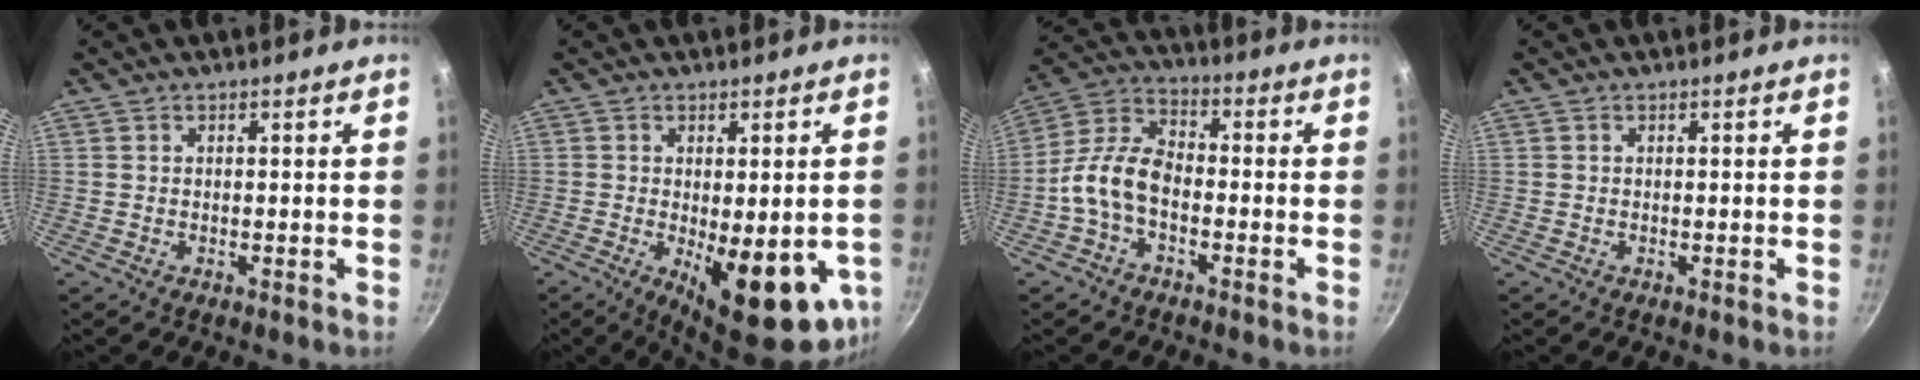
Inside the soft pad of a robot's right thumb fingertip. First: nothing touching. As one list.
[{"total": 16.3, "force": [-3.9, 6.2, 14.6], "torque": [-0.170, -0.020, -0.036]}, {"total": 9.5, "force": [-2.9, 5.8, 7.0], "torque": [-0.129, 0.044, -0.072]}, {"total": 0.0}]